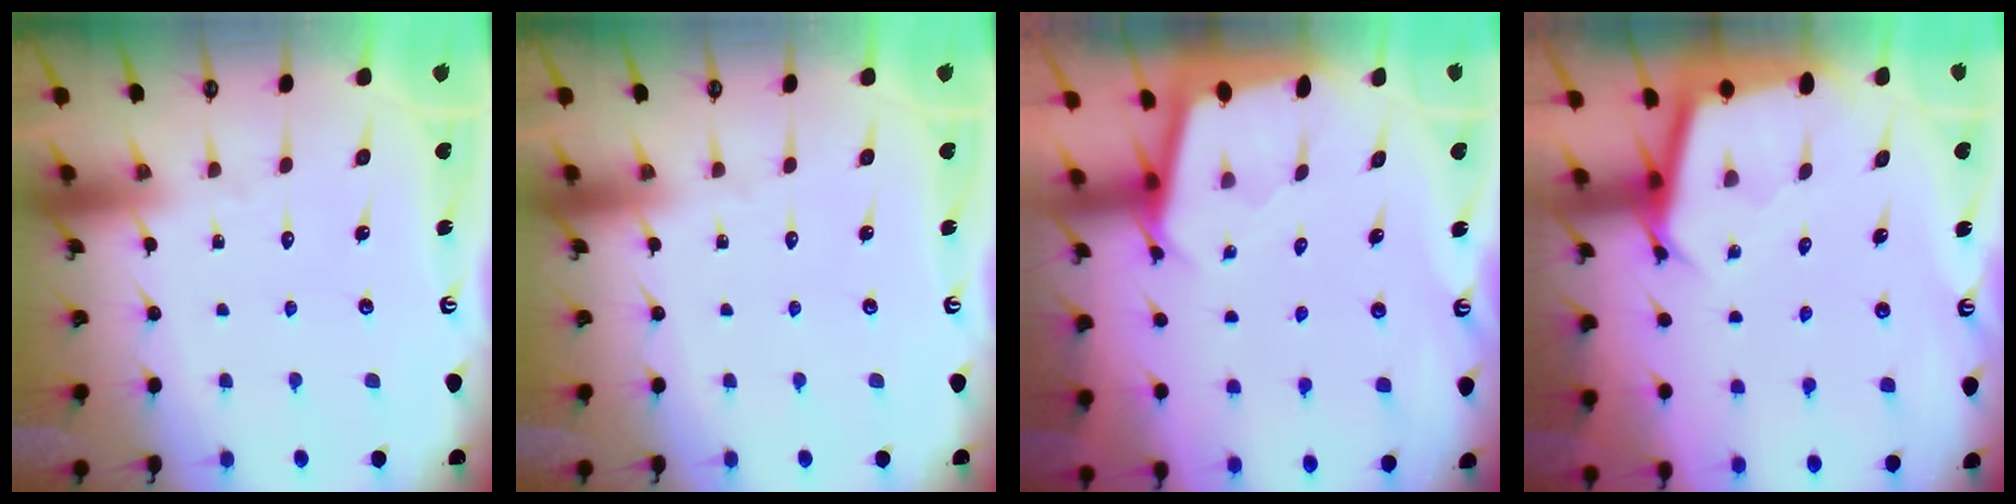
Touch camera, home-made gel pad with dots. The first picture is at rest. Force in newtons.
{"total": 0.0}
{"total": 2.4, "press": 2.4, "slide": 0.1}
{"total": 2.8, "press": 2.8, "slide": 0.0}